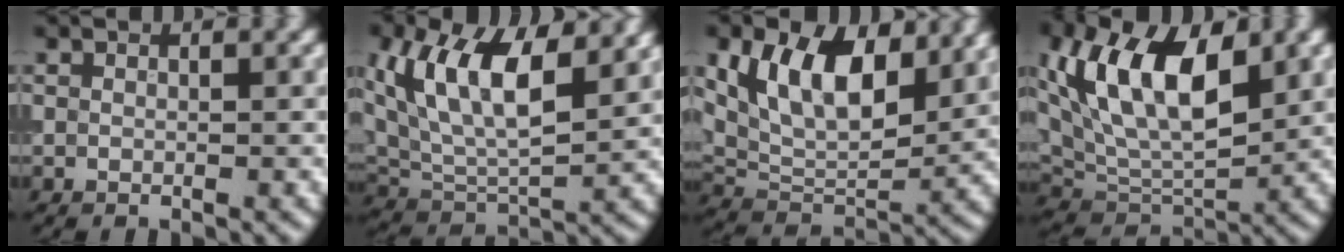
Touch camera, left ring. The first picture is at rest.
{"total": 11.3, "force": [4.7, 5.2, 8.9], "torque": [-0.169, 0.012, 0.079]}
{"total": 9.9, "force": [4.0, 5.6, 7.2], "torque": [-0.125, -0.007, 0.068]}
{"total": 10.7, "force": [3.8, 5.2, 8.5], "torque": [-0.156, 0.000, 0.065]}